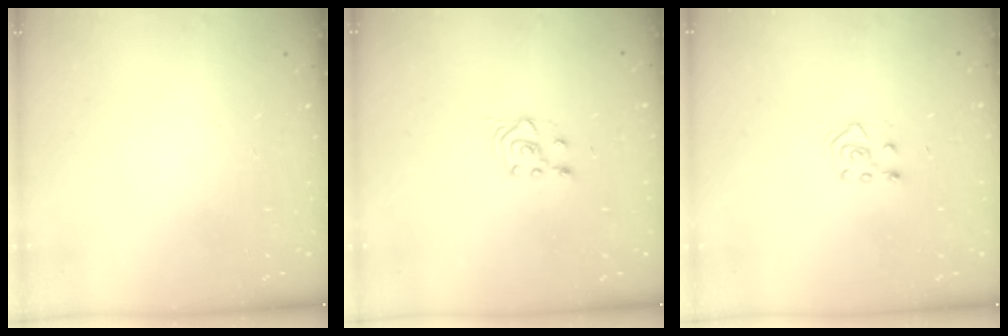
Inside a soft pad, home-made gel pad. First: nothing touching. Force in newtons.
{"total": 3.8, "press": 3.6, "slide": 1.4}
{"total": 4.8, "press": 4.7, "slide": 0.7}